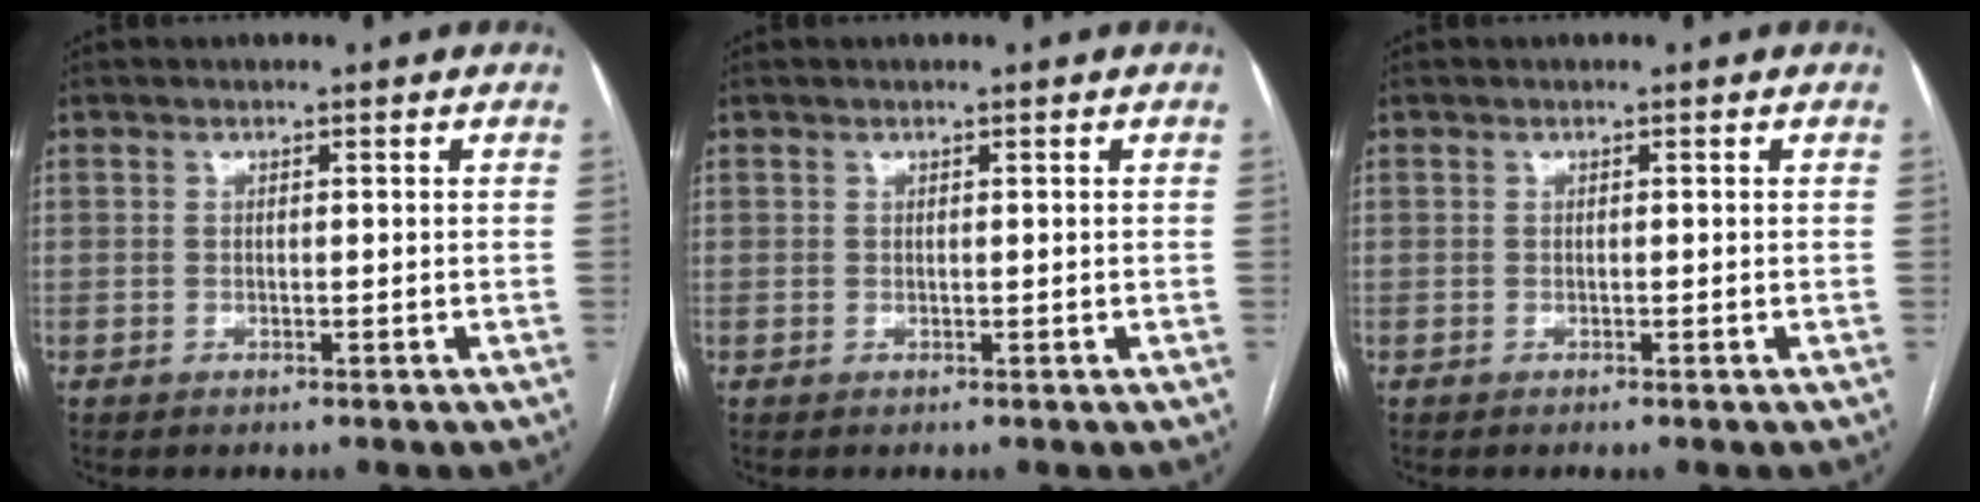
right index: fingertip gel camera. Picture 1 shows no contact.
{"total": 0.0}
{"total": 0.0}